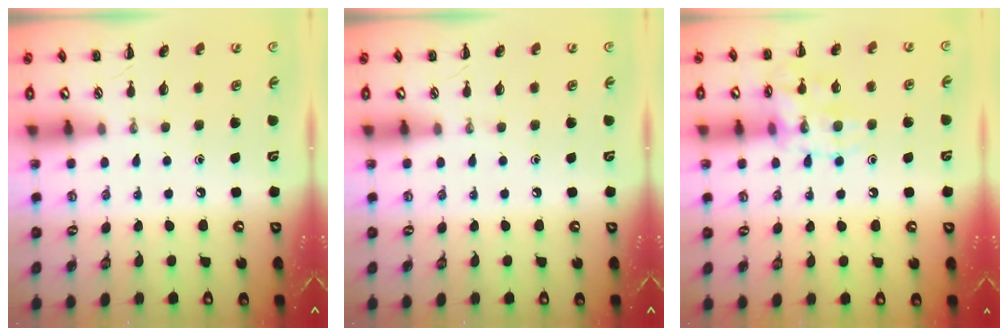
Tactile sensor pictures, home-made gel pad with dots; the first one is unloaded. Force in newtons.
{"total": 0.0}
{"total": 13.1, "press": 13.0, "slide": 1.1}